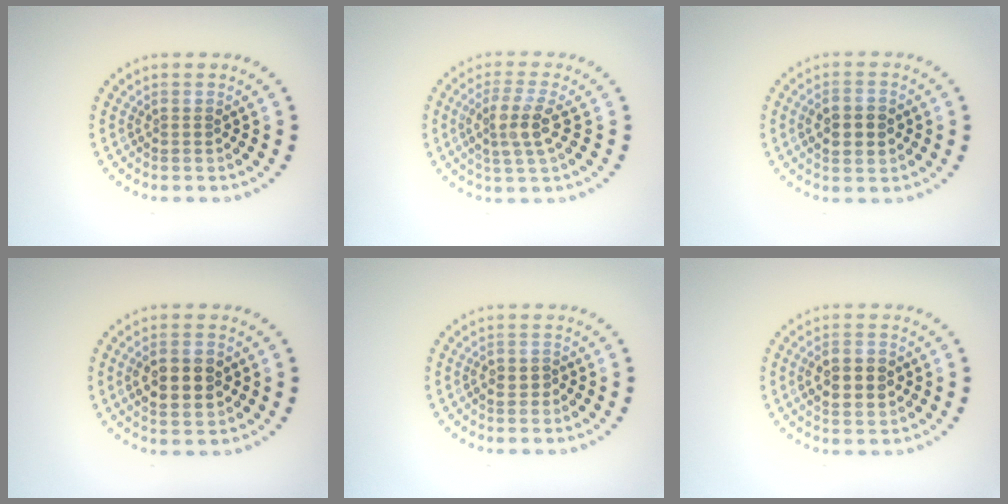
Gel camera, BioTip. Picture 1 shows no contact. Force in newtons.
{"total": 3.2, "press": 2.9, "slide": 1.5}
{"total": 3.8, "press": 3.8, "slide": 0.1}
{"total": 4.5, "press": 4.5, "slide": 0.3}
{"total": 1.0, "press": 0.9, "slide": 0.4}
{"total": 4.4, "press": 4.4, "slide": 0.2}